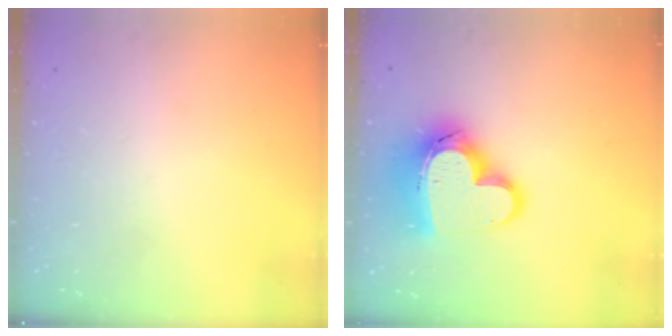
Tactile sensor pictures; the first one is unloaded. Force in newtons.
{"total": 19.3, "press": 19.2, "slide": 1.8}